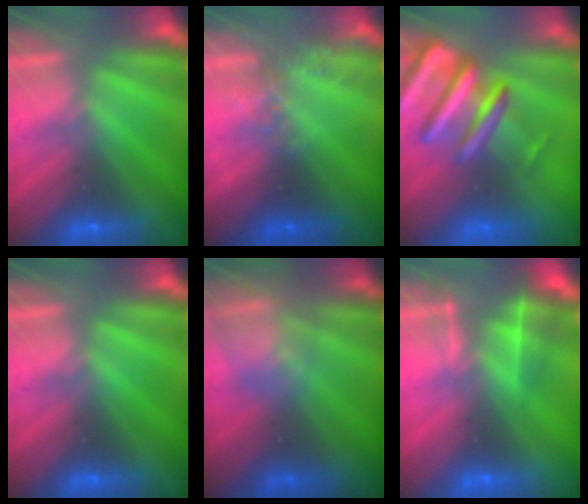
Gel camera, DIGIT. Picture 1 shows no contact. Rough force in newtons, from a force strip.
{"total": 2.4}
{"total": 9.6}
{"total": 0.0}
{"total": 4.6}
{"total": 4.6}